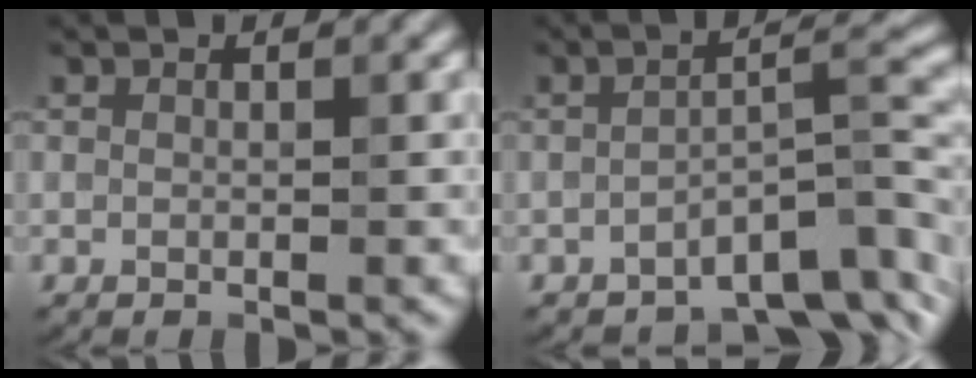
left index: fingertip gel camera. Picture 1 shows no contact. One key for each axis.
{"total": 6.9, "fx": -4.1, "fy": 2.1, "fz": 5.2, "tx": -0.067, "ty": 0.007, "tz": -0.066}